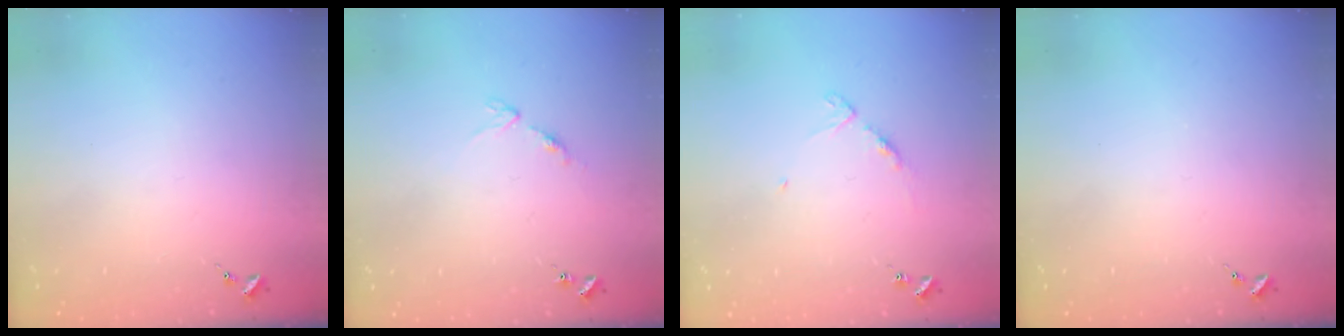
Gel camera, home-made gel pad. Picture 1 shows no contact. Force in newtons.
{"total": 7.8, "press": 7.8, "slide": 0.6}
{"total": 4.7, "press": 4.6, "slide": 0.5}
{"total": 0.0}